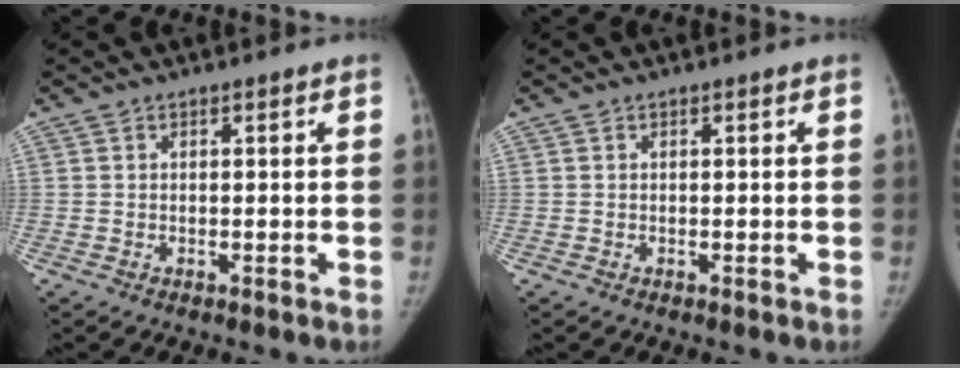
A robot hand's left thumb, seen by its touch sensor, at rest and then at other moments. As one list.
[{"total": 0.0}]